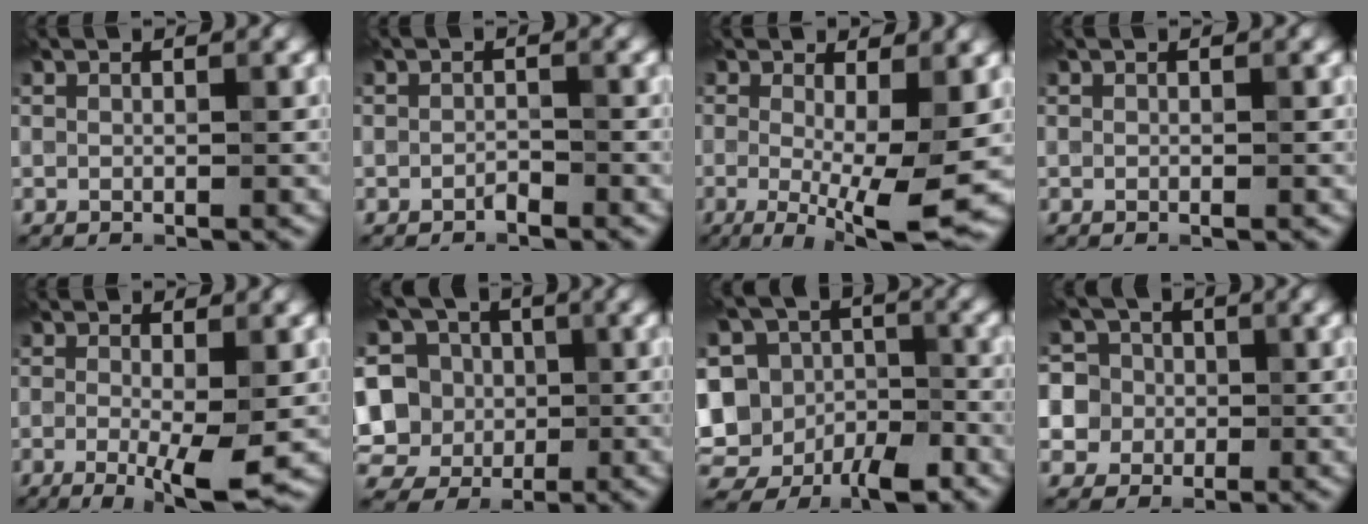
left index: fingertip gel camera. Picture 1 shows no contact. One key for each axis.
{"total": 0.8, "fx": -0.7, "fy": 0.4, "fz": 0.2, "tx": -0.002, "ty": 0.001, "tz": -0.013}
{"total": 8.7, "fx": -1.1, "fy": 2.1, "fz": 8.3, "tx": -0.135, "ty": -0.019, "tz": -0.016}
{"total": 0.0}
{"total": 4.9, "fx": -1.2, "fy": 0.9, "fz": 4.7, "tx": -0.080, "ty": -0.017, "tz": -0.020}
{"total": 14.3, "fx": 0.9, "fy": 13.2, "fz": 5.3, "tx": -0.155, "ty": 0.024, "tz": -0.002}
{"total": 13.6, "fx": -4.5, "fy": 11.6, "fz": 5.5, "tx": -0.151, "ty": -0.016, "tz": -0.081}
{"total": 9.7, "fx": 0.8, "fy": 9.1, "fz": 3.2, "tx": -0.080, "ty": 0.028, "tz": -0.007}